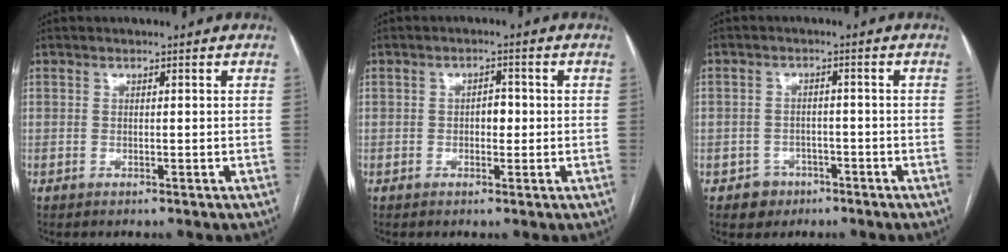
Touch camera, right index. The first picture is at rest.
{"total": 2.3, "force": [-0.2, 1.4, 1.8], "torque": [-0.023, 0.006, -0.003]}
{"total": 3.7, "force": [-1.9, 3.2, 0.0], "torque": [0.008, 0.015, -0.026]}